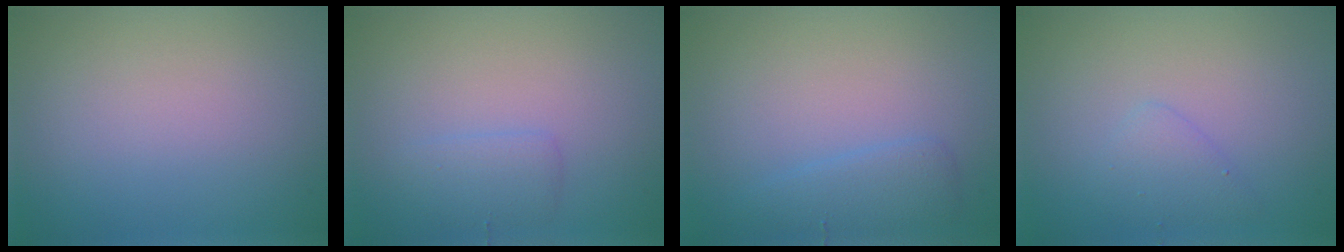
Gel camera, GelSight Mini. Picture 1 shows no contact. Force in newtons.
{"total": 1.7, "press": 1.7, "slide": 0.1}
{"total": 2.1, "press": 2.1, "slide": 0.2}
{"total": 1.7, "press": 1.6, "slide": 0.1}